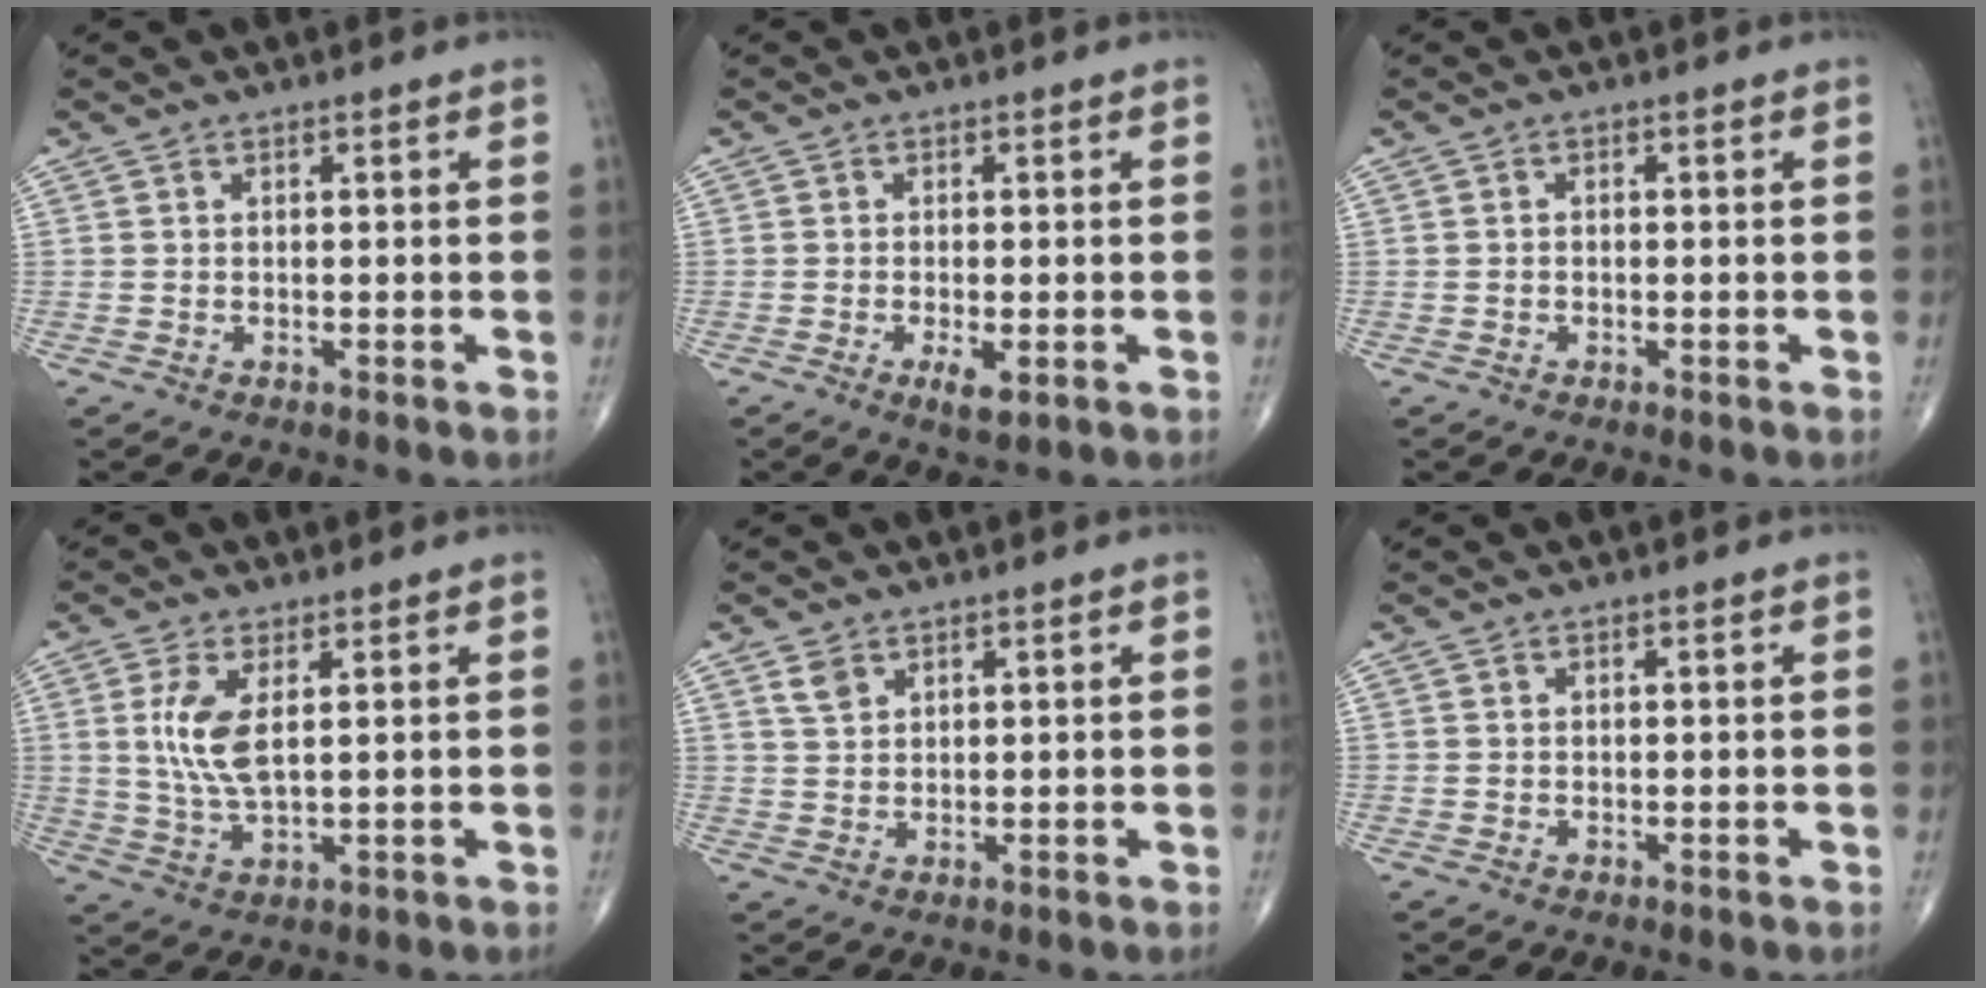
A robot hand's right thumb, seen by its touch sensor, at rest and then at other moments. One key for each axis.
{"total": 3.3, "fx": -1.1, "fy": 1.0, "fz": 2.9, "tx": -0.051, "ty": -0.006, "tz": -0.019}
{"total": 0.5, "fx": -0.2, "fy": 0.4, "fz": 0.3, "tx": -0.005, "ty": 0.003, "tz": -0.007}
{"total": 7.4, "fx": 1.7, "fy": 2.9, "fz": 6.6, "tx": -0.148, "ty": -0.014, "tz": 0.040}
{"total": 2.7, "fx": 1.7, "fy": 1.7, "fz": 1.2, "tx": -0.015, "ty": -0.005, "tz": 0.036}
{"total": 0.0}